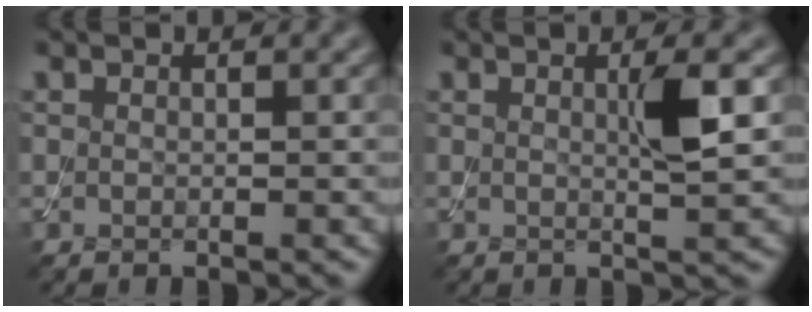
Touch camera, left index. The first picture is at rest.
{"total": 2.8, "force": [0.4, 0.3, 2.7], "torque": [-0.043, 0.000, 0.005]}